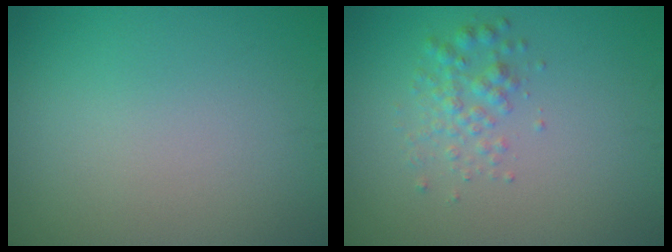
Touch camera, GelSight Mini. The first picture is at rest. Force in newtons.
{"total": 1.9, "press": 1.9, "slide": 0.0}